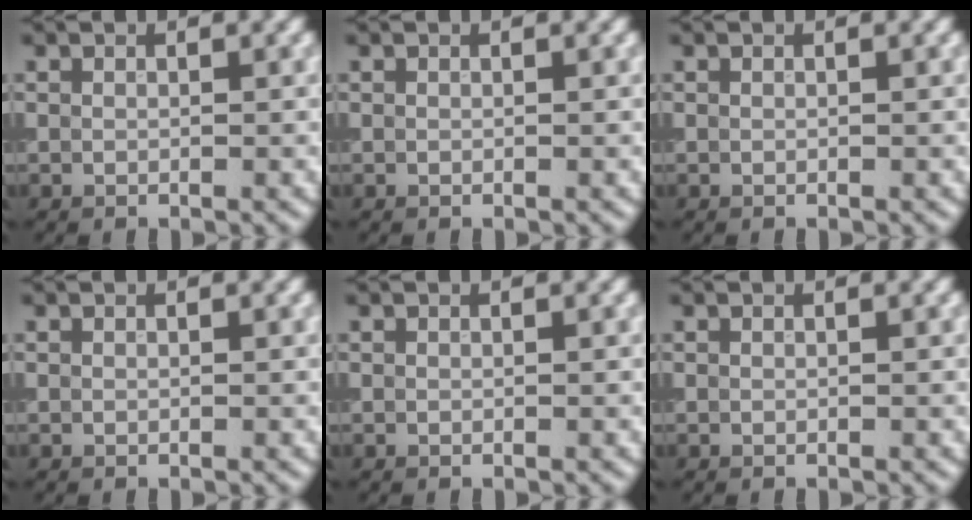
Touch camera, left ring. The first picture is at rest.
{"total": 0.0}
{"total": 0.0}
{"total": 0.0}
{"total": 0.0}
{"total": 0.0}